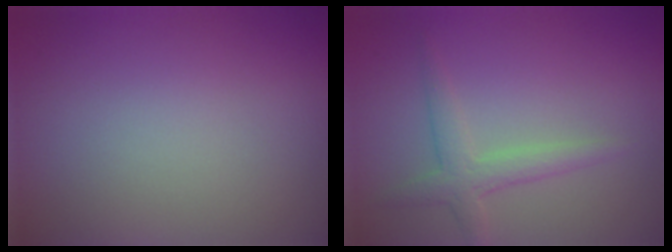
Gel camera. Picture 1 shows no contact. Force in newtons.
{"total": 2.5, "press": 2.5, "slide": 0.1}